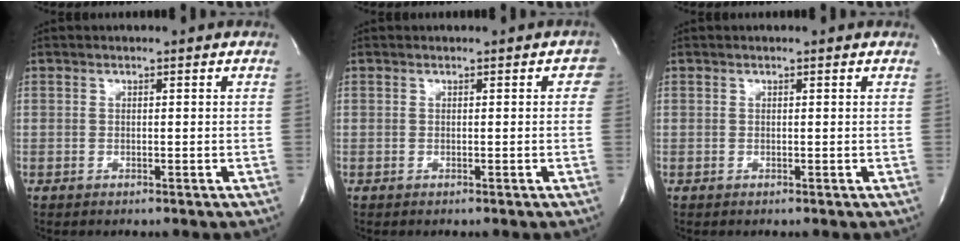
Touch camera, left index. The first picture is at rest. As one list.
[{"total": 1.2, "force": [0.3, 0.9, 0.7], "torque": [0.009, 0.009, 0.000]}, {"total": 0.7, "force": [0.7, 0.1, 0.2], "torque": [-0.011, 0.007, 0.006]}]